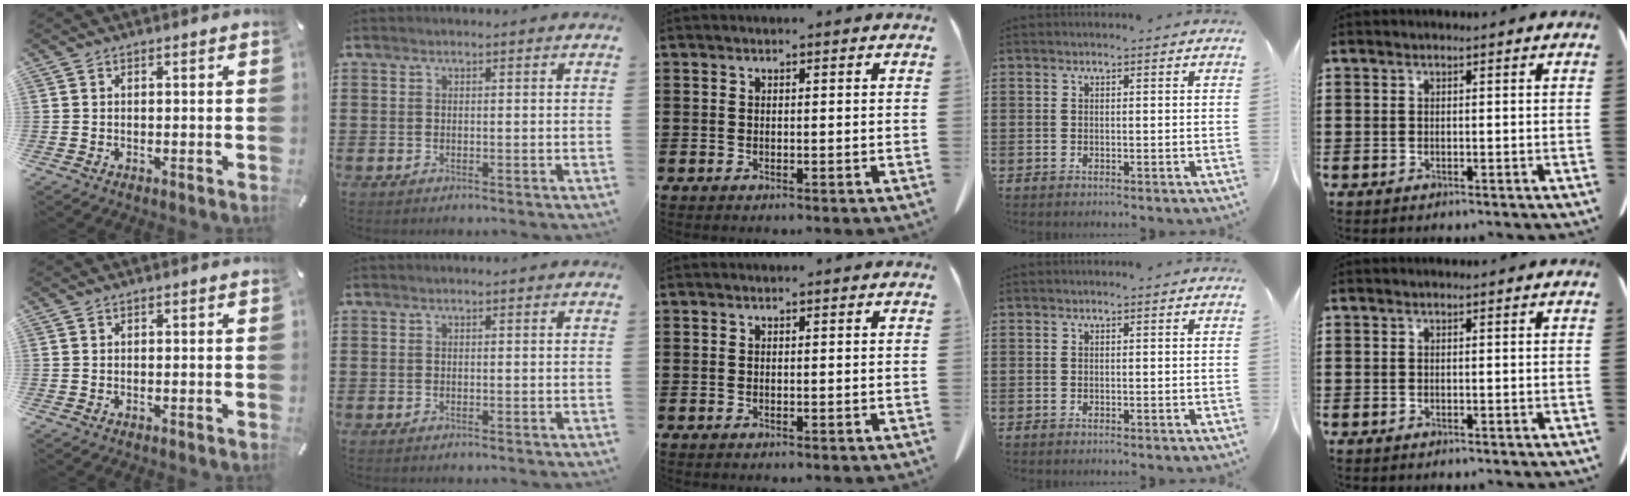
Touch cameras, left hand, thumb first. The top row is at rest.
{}